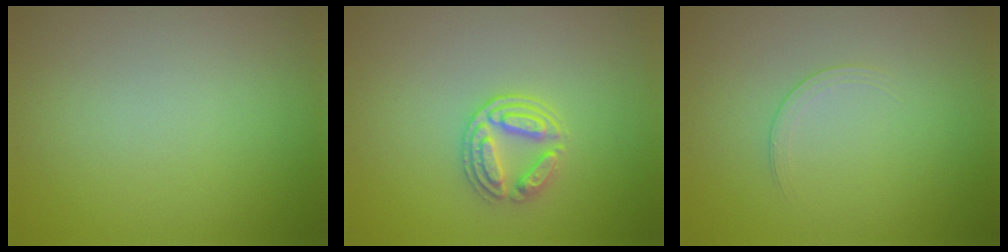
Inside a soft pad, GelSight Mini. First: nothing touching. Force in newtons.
{"total": 2.9, "press": 2.7, "slide": 1.0}
{"total": 1.3, "press": 0.5, "slide": 1.2}